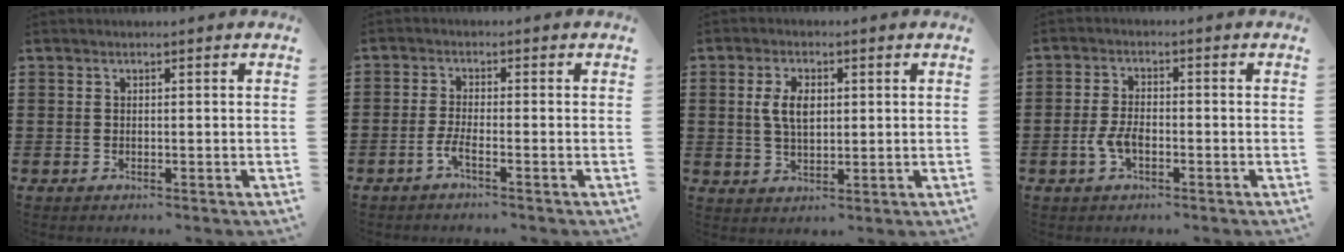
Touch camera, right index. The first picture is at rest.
{"total": 2.6, "force": [-1.8, 0.0, 1.9], "torque": [-0.048, -0.007, -0.038]}
{"total": 4.9, "force": [1.1, 2.5, 4.1], "torque": [-0.085, 0.005, 0.014]}
{"total": 3.7, "force": [-1.3, 1.9, 3.0], "torque": [-0.069, -0.002, -0.025]}